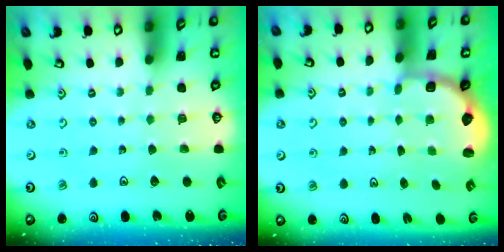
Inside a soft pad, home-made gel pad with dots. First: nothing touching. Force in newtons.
{"total": 2.8, "press": 2.1, "slide": 1.9}